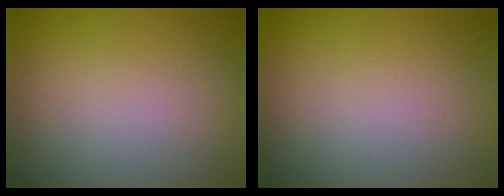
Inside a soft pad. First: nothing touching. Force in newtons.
{"total": 0.0}